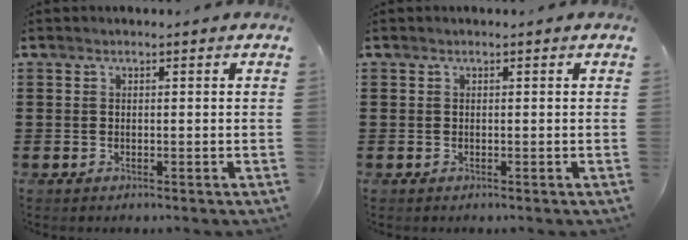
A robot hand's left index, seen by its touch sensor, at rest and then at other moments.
{"total": 0.0}